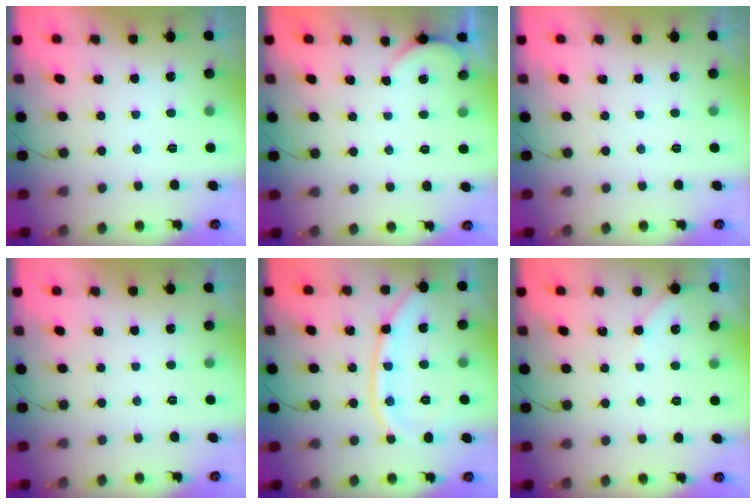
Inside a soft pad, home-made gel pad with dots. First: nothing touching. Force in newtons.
{"total": 2.6, "press": 2.5, "slide": 0.5}
{"total": 0.0}
{"total": 0.0}
{"total": 11.3, "press": 11.2, "slide": 1.2}
{"total": 3.8, "press": 3.7, "slide": 0.6}